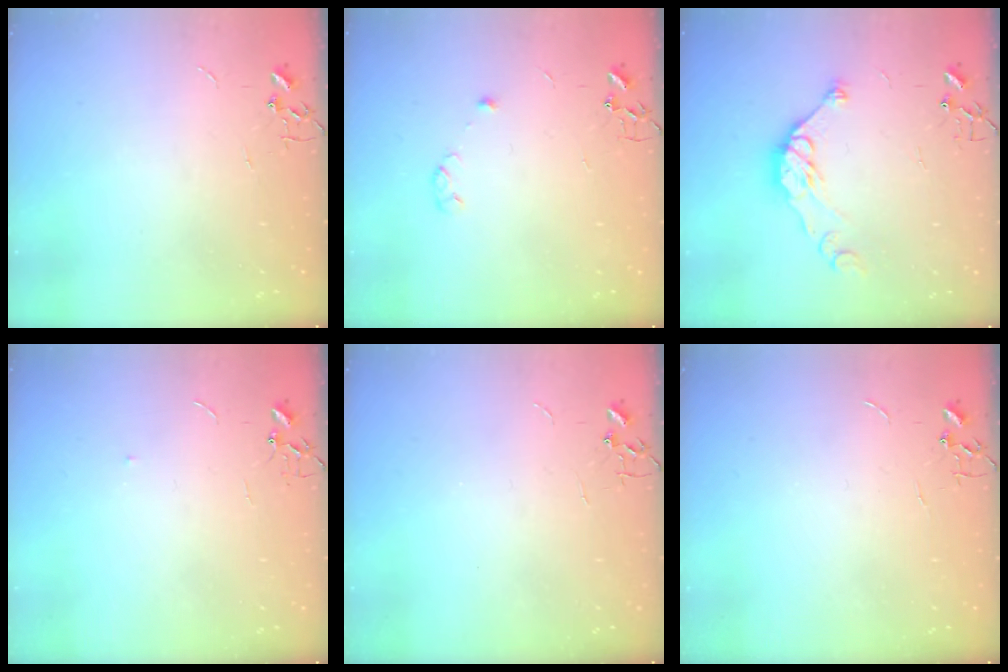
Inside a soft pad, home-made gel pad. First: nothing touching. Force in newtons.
{"total": 4.3, "press": 4.2, "slide": 0.7}
{"total": 12.3, "press": 12.2, "slide": 0.4}
{"total": 3.9, "press": 3.9, "slide": 0.4}
{"total": 0.0}
{"total": 0.0}